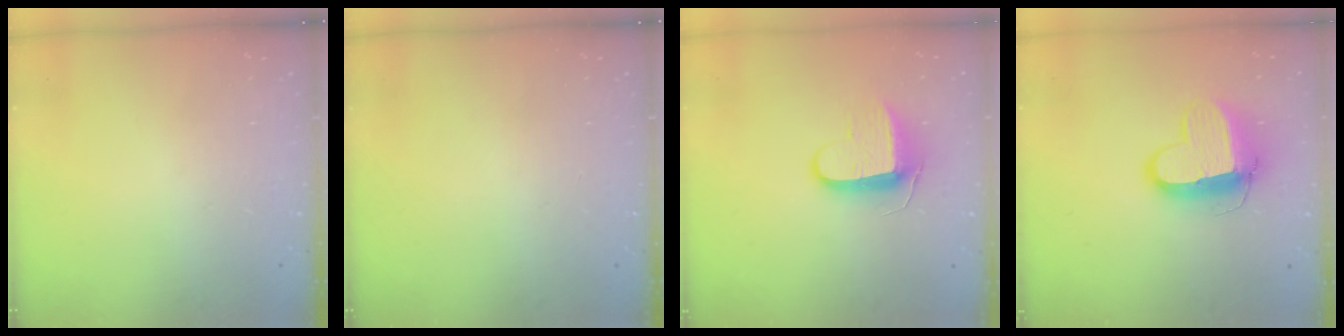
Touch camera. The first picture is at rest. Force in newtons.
{"total": 0.0}
{"total": 9.2, "press": 9.2, "slide": 0.9}
{"total": 12.7, "press": 12.6, "slide": 1.4}